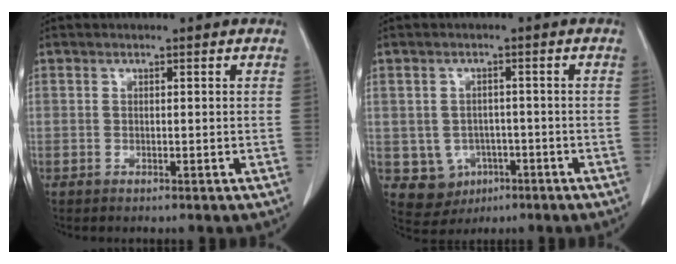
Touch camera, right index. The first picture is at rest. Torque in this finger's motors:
{"motor_torque": [0.16, -0.14, -0.36, -0.06]}